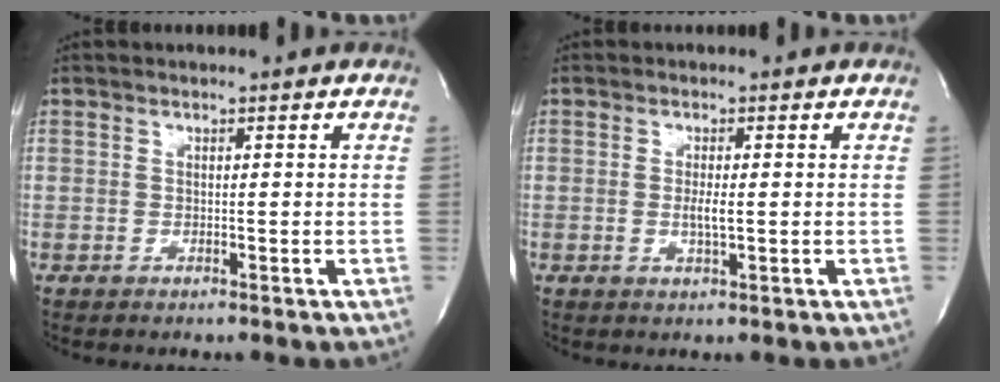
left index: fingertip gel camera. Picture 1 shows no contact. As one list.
[{"total": 2.2, "force": [-0.2, 0.2, 2.1], "torque": [-0.044, -0.004, -0.002]}]